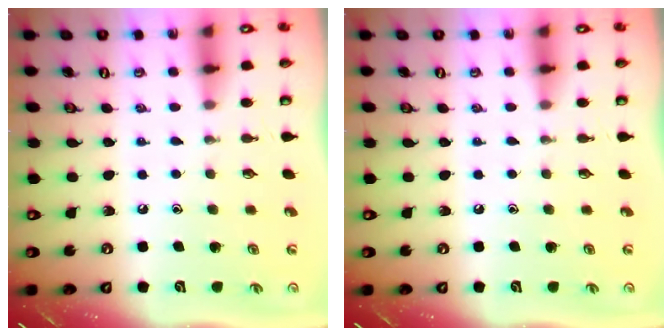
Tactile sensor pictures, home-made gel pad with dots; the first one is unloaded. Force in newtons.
{"total": 0.0}